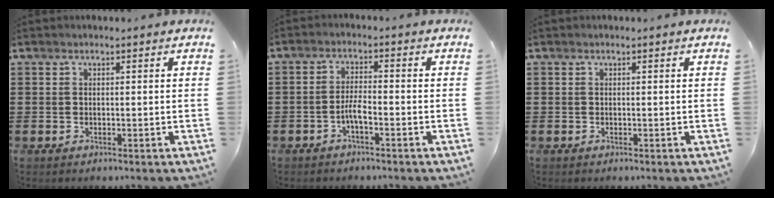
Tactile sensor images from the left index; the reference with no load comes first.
{"total": 3.1, "force": [-1.4, 0.6, 2.7], "torque": [-0.055, 0.002, -0.027]}
{"total": 0.0}